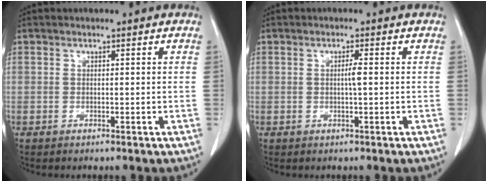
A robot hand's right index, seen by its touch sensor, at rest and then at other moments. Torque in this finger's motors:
{"motor_torque": [0.31, -0.06, 0.24, 0.06]}